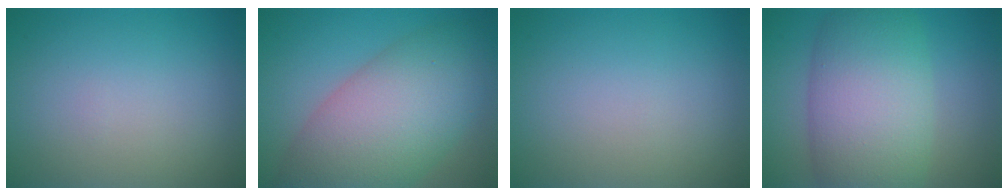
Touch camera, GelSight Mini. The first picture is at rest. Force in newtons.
{"total": 10.3, "press": 10.3, "slide": 0.4}
{"total": 0.0}
{"total": 9.6, "press": 9.6, "slide": 0.4}